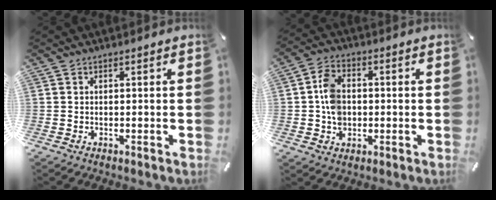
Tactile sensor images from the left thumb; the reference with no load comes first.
{"total": 7.3, "force": [-0.3, 5.7, 4.5], "torque": [-0.089, 0.009, -0.003]}